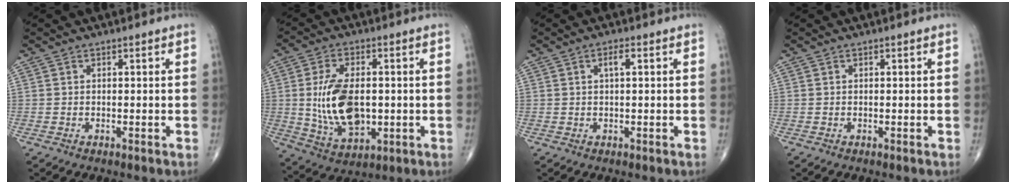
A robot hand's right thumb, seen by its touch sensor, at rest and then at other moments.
{"total": 13.6, "force": [-0.1, 7.8, 11.1], "torque": [-0.196, -0.008, 0.010]}
{"total": 2.1, "force": [0.6, 0.5, 1.9], "torque": [-0.038, 0.005, 0.010]}
{"total": 0.0}